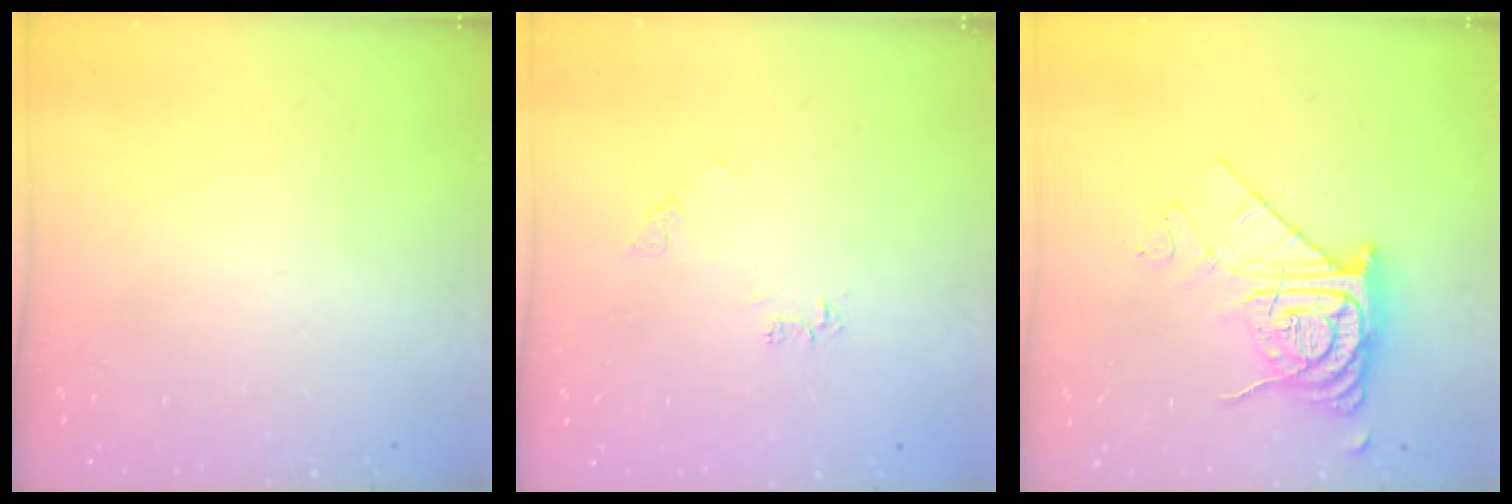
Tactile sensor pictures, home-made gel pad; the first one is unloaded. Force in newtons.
{"total": 4.3, "press": 4.3, "slide": 0.5}
{"total": 13.2, "press": 13.1, "slide": 1.4}